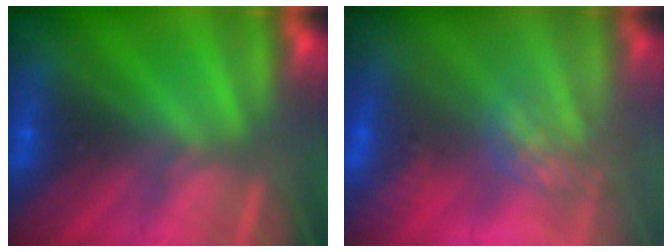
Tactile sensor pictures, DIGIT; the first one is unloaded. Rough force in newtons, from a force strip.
{"total": 3.9}